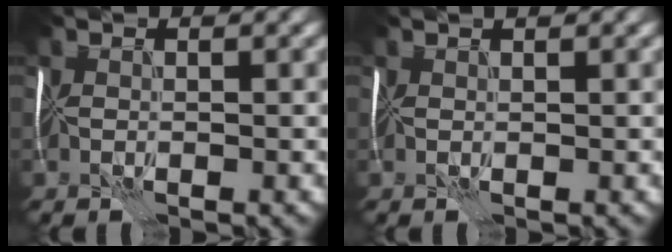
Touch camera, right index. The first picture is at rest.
{"total": 0.5, "force": [0.4, 0.0, 0.4], "torque": [-0.004, -0.003, 0.002]}